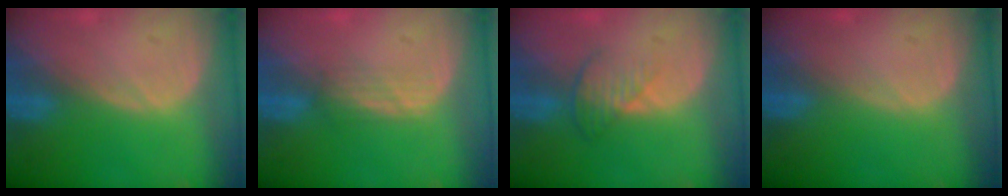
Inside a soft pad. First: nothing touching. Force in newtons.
{"total": 2.1, "press": 2.1, "slide": 0.2}
{"total": 3.8, "press": 3.3, "slide": 1.8}
{"total": 0.0}